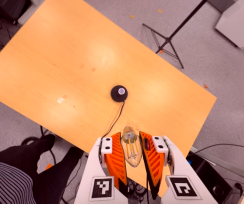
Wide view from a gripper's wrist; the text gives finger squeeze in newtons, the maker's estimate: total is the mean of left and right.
{"total": 21.5, "left": 24.0, "right": 19.0}